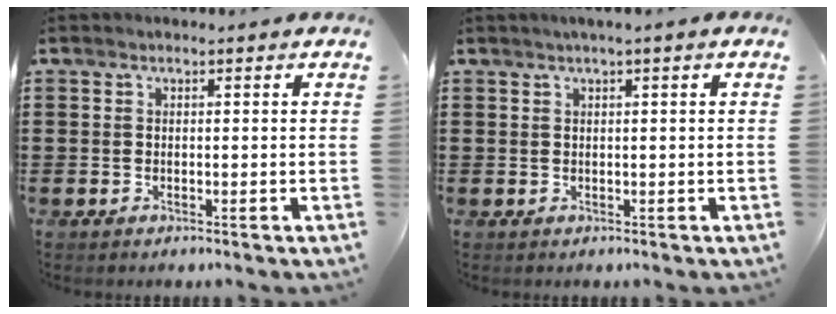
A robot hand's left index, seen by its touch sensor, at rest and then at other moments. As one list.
[{"total": 1.0, "force": [0.4, -0.1, 0.9], "torque": [-0.017, 0.000, 0.007]}]